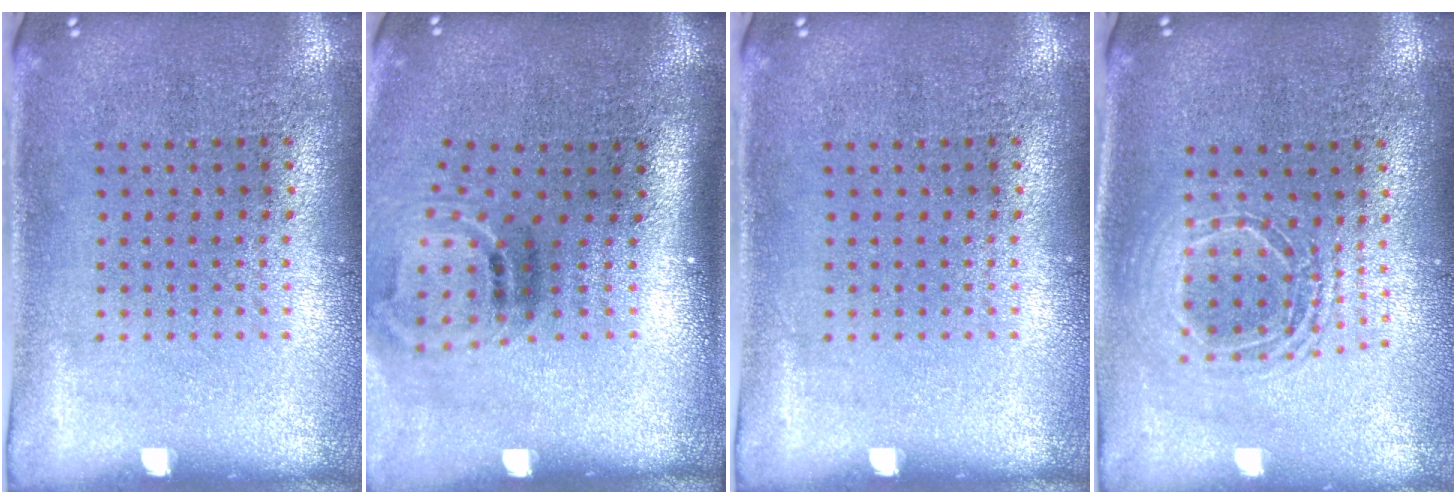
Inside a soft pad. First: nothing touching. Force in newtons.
{"total": 2.0, "press": 1.2, "slide": 1.6}
{"total": 0.0}
{"total": 1.7, "press": 1.5, "slide": 0.9}